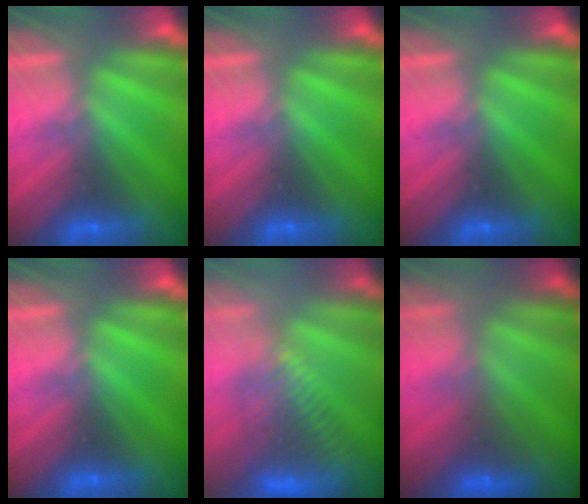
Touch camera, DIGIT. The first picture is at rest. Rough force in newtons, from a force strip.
{"total": 0.0}
{"total": 0.0}
{"total": 0.0}
{"total": 3.9}
{"total": 2.4}